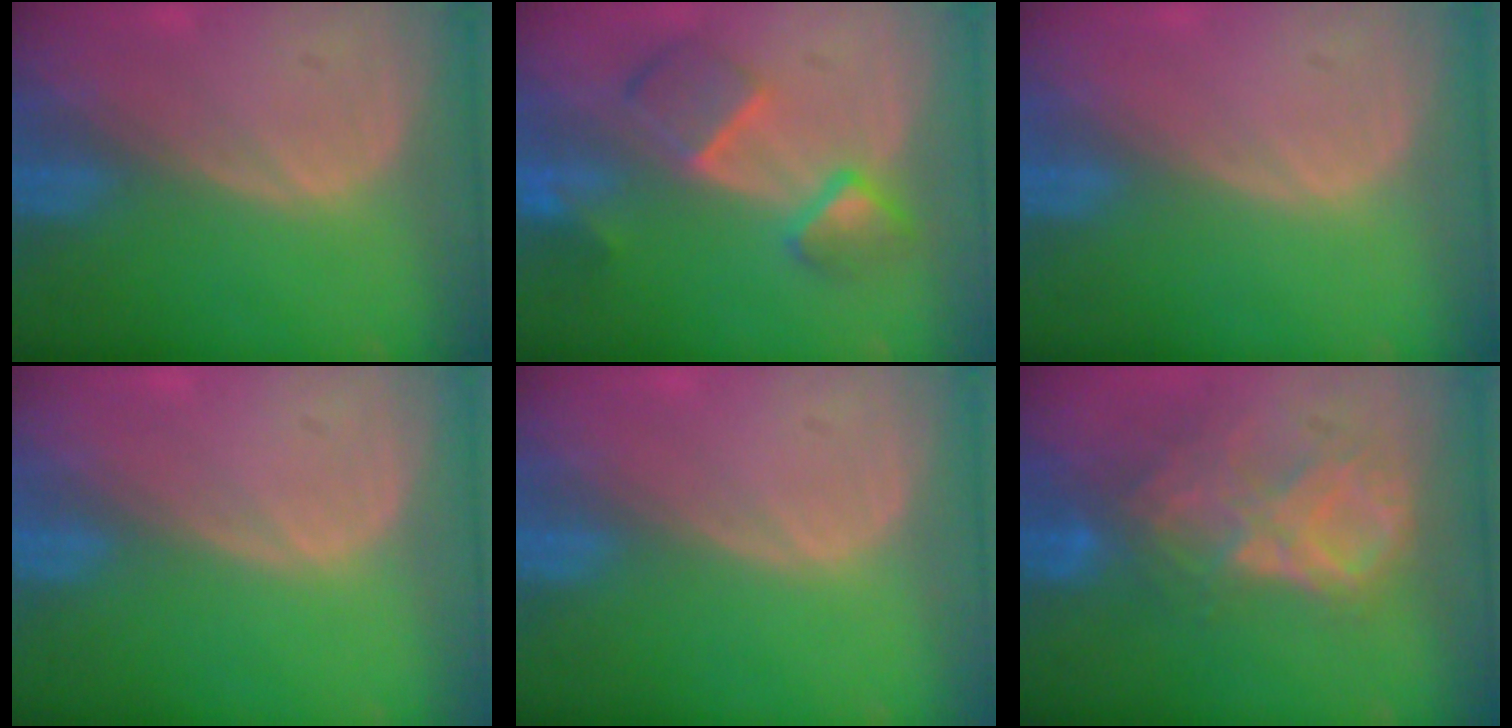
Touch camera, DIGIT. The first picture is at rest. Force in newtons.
{"total": 7.2, "press": 6.8, "slide": 2.3}
{"total": 0.0}
{"total": 0.0}
{"total": 0.0}
{"total": 9.1, "press": 7.8, "slide": 4.7}